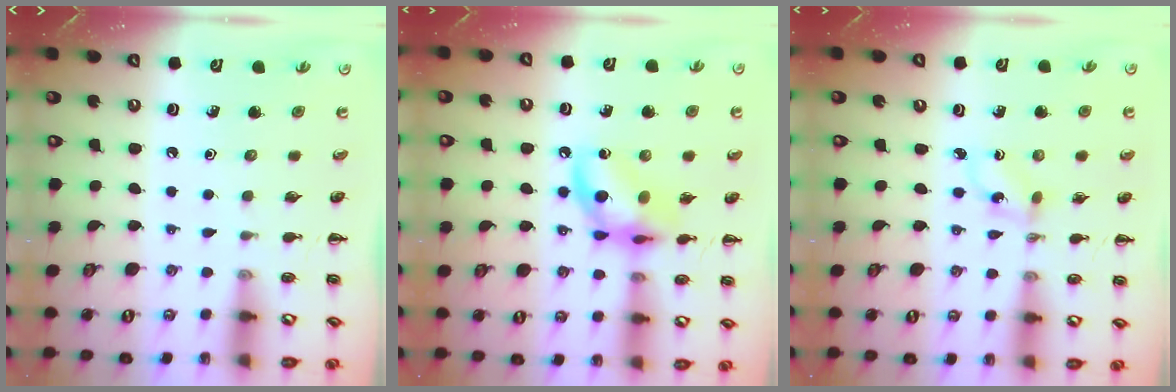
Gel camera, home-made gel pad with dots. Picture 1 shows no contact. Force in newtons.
{"total": 12.0, "press": 11.9, "slide": 1.7}
{"total": 1.0, "press": 0.9, "slide": 0.5}